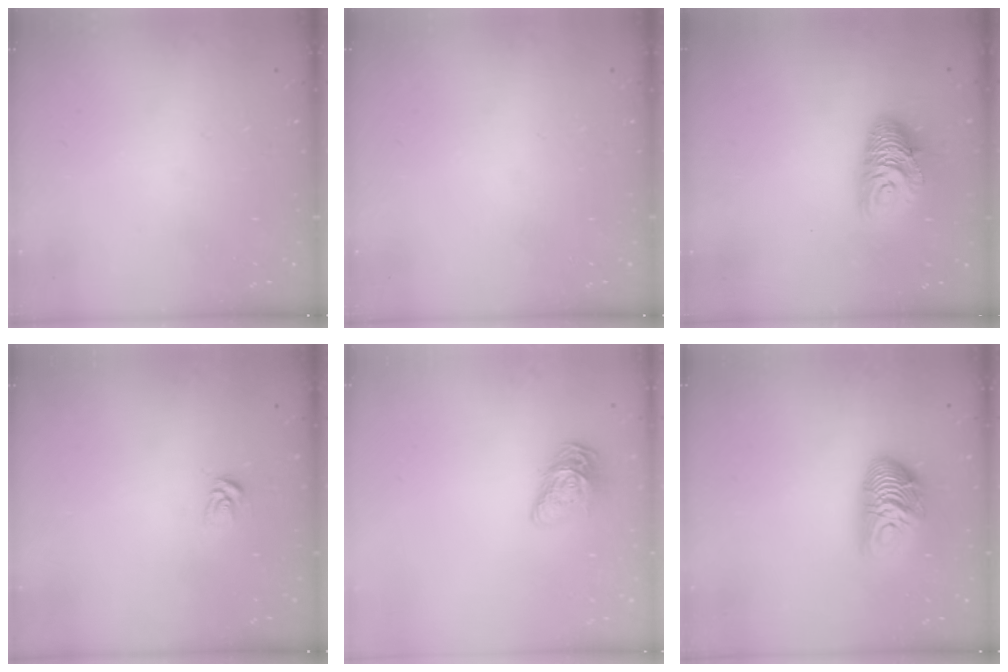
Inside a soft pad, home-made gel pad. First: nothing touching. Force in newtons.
{"total": 0.0}
{"total": 10.0, "press": 10.0, "slide": 0.6}
{"total": 4.8, "press": 4.8, "slide": 0.4}
{"total": 10.6, "press": 10.6, "slide": 1.0}
{"total": 12.0, "press": 12.0, "slide": 0.6}